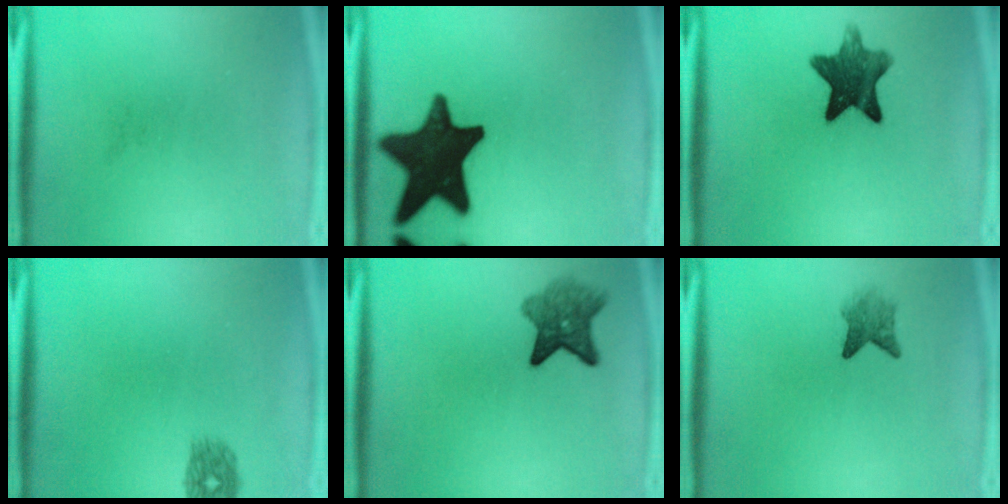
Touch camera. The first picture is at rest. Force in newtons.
{"total": 19.7}
{"total": 10.3}
{"total": 1.6}
{"total": 5.8}
{"total": 2.8}